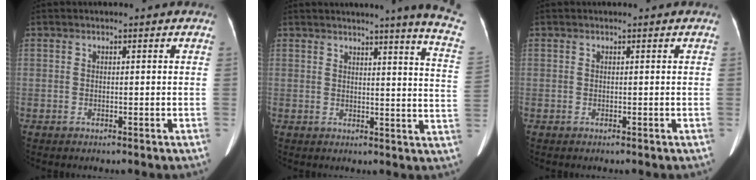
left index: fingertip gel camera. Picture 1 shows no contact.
{"total": 11.7, "force": [9.6, -1.8, 6.4], "torque": [-0.078, -0.068, 0.086]}
{"total": 0.0}